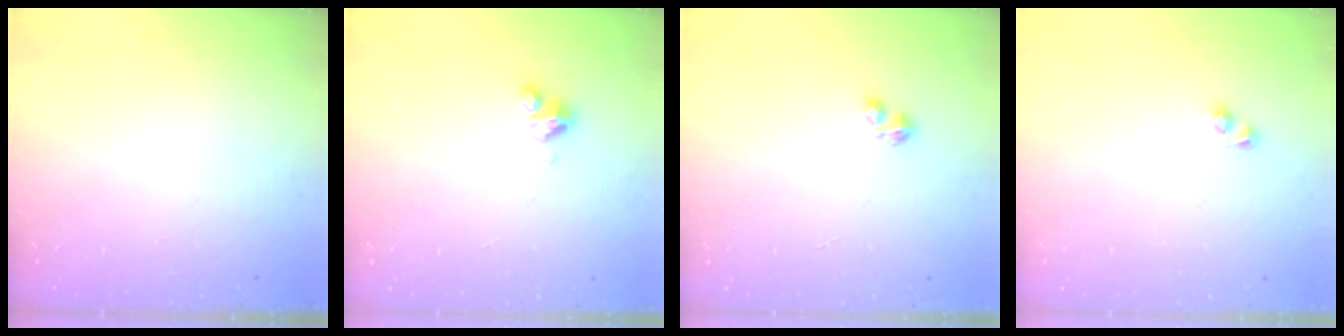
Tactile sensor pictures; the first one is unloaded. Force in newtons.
{"total": 4.4, "press": 4.4, "slide": 0.4}
{"total": 2.4, "press": 2.4, "slide": 0.5}
{"total": 2.3, "press": 2.3, "slide": 0.2}